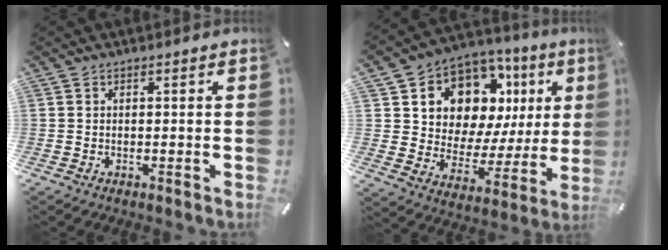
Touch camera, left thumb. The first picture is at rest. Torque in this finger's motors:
{"motor_torque": [2.52, 2.49, 0.82, -0.11, 0.14]}